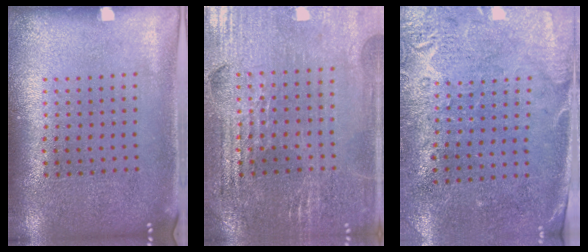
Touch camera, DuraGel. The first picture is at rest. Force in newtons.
{"total": 2.7, "press": 2.7, "slide": 0.5}
{"total": 2.8, "press": 2.3, "slide": 1.5}